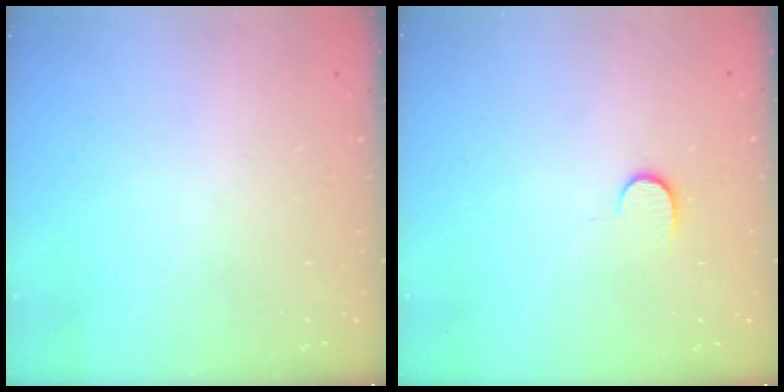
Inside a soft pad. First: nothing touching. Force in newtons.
{"total": 5.8, "press": 5.8, "slide": 0.6}